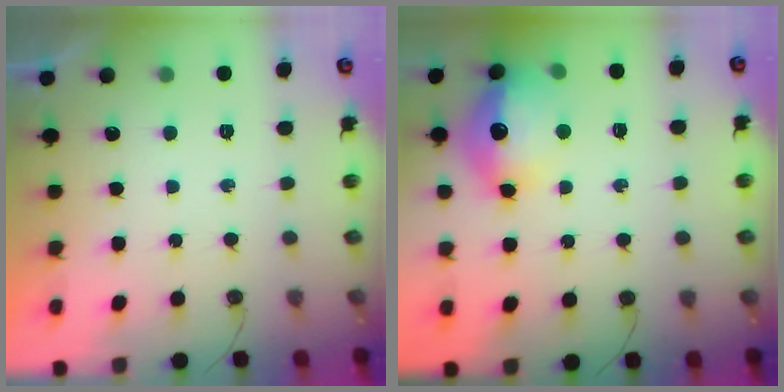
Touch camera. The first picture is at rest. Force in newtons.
{"total": 15.2, "press": 15.1, "slide": 1.6}